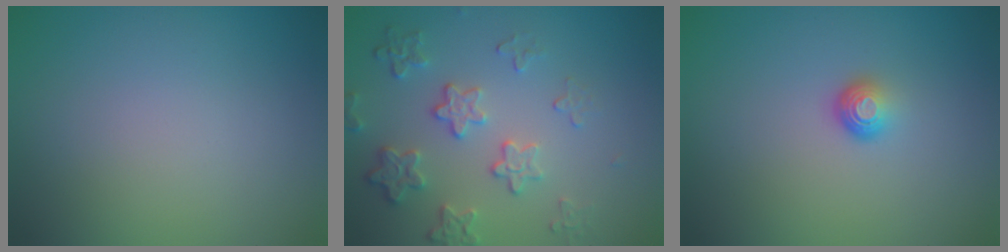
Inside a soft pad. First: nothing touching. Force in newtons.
{"total": 4.1, "press": 3.3, "slide": 2.5}
{"total": 1.6, "press": 1.0, "slide": 1.2}